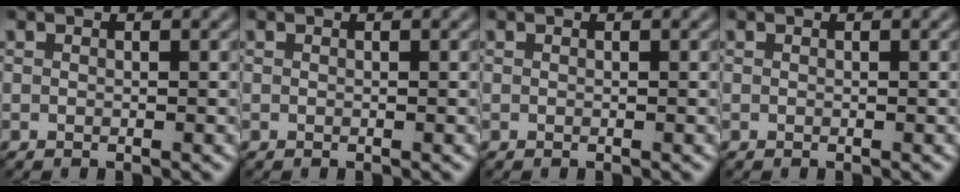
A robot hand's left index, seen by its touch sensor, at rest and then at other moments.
{"total": 0.0}
{"total": 0.0}
{"total": 0.0}